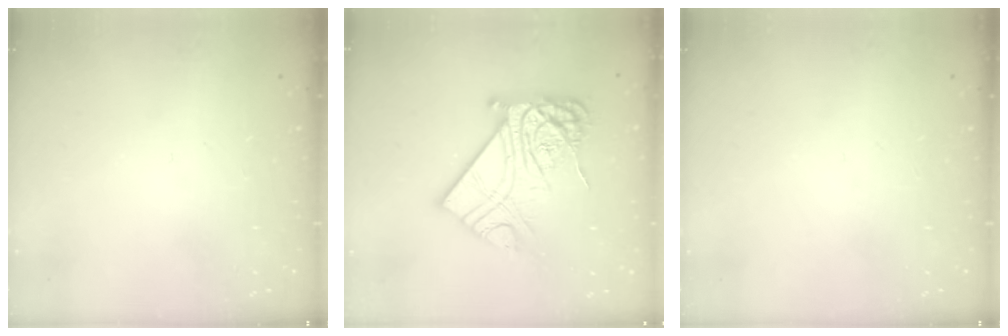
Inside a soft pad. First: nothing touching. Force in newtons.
{"total": 20.2, "press": 20.1, "slide": 1.9}
{"total": 0.0}